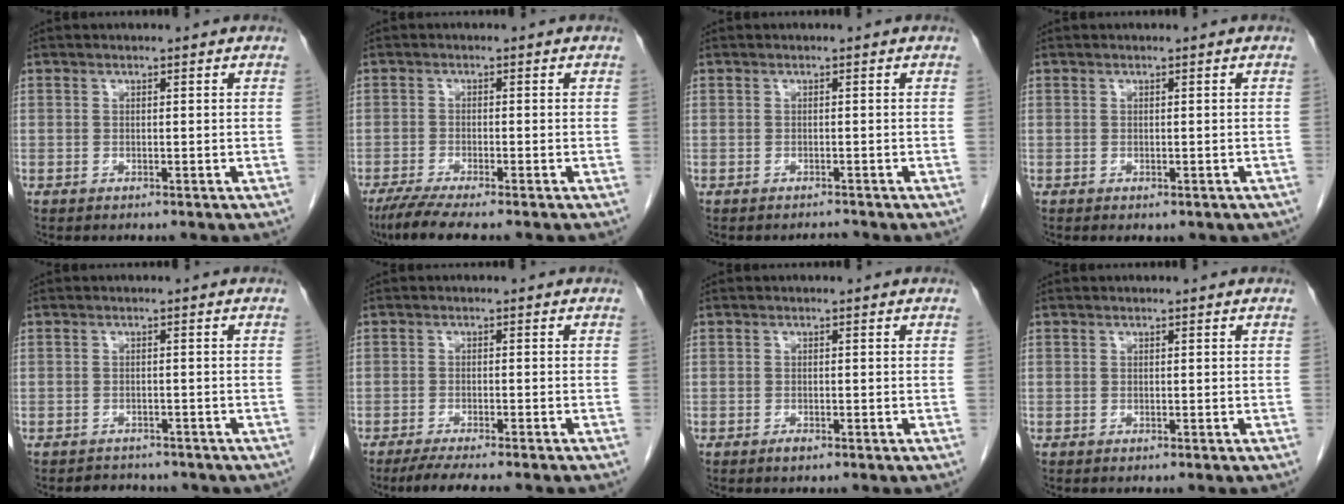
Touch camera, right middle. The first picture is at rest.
{"total": 5.7, "force": [-4.6, 0.0, 3.5], "torque": [-0.058, -0.015, -0.078]}
{"total": 0.8, "force": [-0.7, 0.0, -0.1], "torque": [0.000, -0.005, -0.007]}
{"total": 1.8, "force": [-1.2, 1.0, 0.9], "torque": [-0.008, -0.002, -0.008]}
{"total": 5.5, "force": [-4.7, 2.6, 1.2], "torque": [-0.014, 0.008, -0.050]}
{"total": 7.8, "force": [-6.5, 0.5, 4.2], "torque": [-0.054, -0.014, -0.096]}
{"total": 0.8, "force": [-0.6, 0.2, 0.5], "torque": [-0.012, -0.002, -0.007]}
{"total": 0.0}